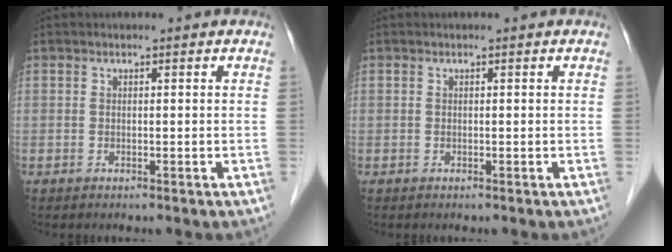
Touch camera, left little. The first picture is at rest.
{"total": 0.0}